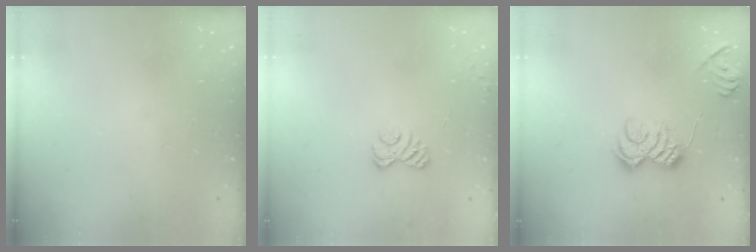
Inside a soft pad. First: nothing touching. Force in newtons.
{"total": 2.8, "press": 2.5, "slide": 1.3}
{"total": 9.0, "press": 9.0, "slide": 0.7}